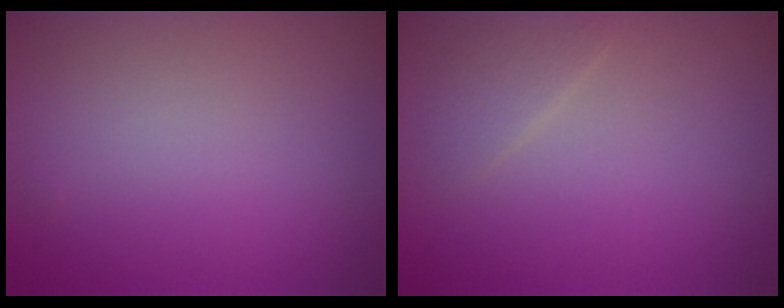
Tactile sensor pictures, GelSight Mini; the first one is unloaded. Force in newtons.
{"total": 1.4, "press": 1.4, "slide": 0.1}